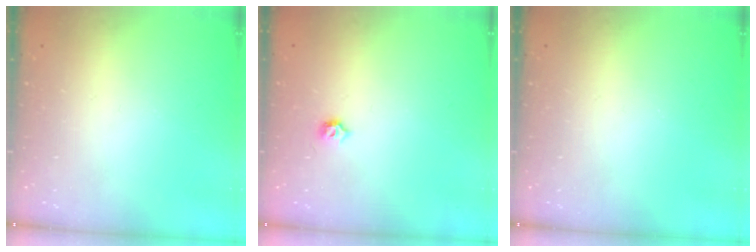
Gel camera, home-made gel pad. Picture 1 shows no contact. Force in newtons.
{"total": 3.4, "press": 3.3, "slide": 0.5}
{"total": 0.0}